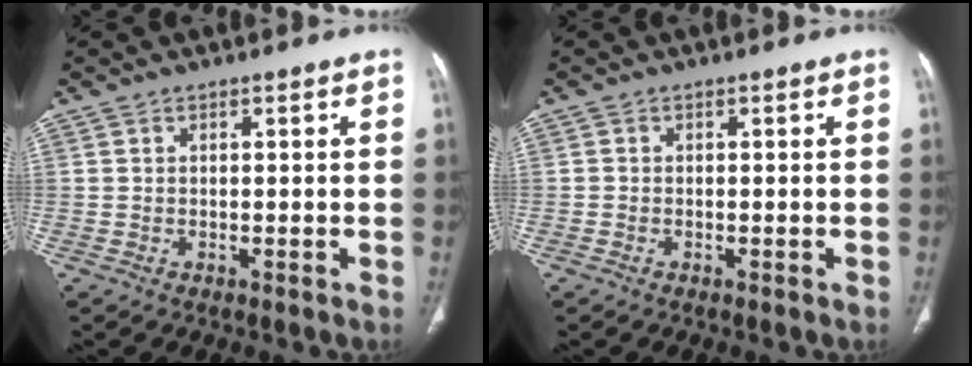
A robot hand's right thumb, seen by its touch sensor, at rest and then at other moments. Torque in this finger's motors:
{"motor_torque": [-0.62, -0.33, -0.35, 0.19, 0.02]}